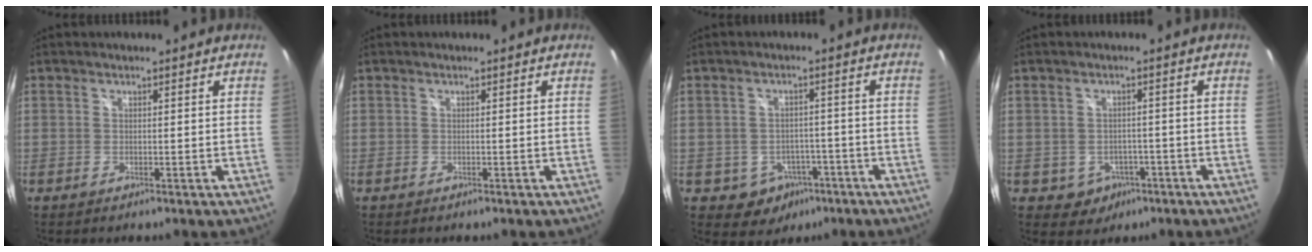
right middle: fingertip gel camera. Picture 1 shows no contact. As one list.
[{"total": 0.0}, {"total": 6.1, "force": [-3.0, 5.1, 1.5], "torque": [-0.036, 0.017, -0.024]}, {"total": 4.6, "force": [-1.8, 4.1, 1.1], "torque": [-0.034, 0.007, -0.013]}]